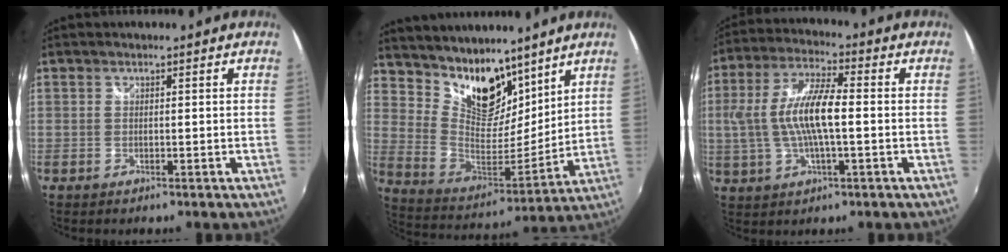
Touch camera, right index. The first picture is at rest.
{"total": 16.0, "force": [11.8, 8.5, 6.9], "torque": [-0.142, 0.005, 0.223]}
{"total": 12.1, "force": [-0.5, 3.3, 11.7], "torque": [-0.231, 0.006, -0.008]}